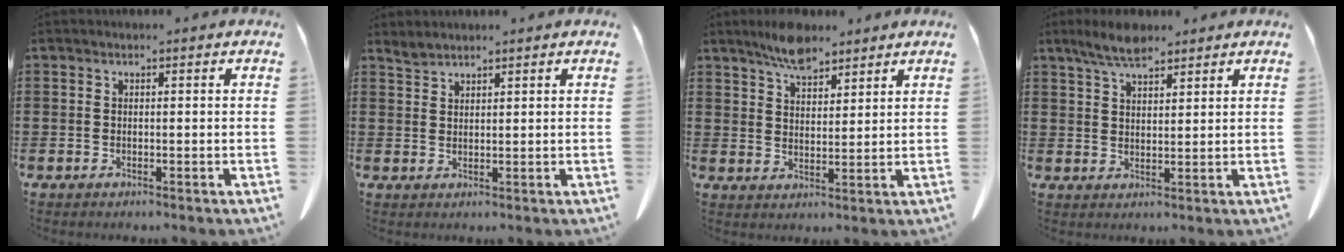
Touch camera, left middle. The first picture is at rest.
{"total": 1.6, "force": [1.6, 0.2, 0.3], "torque": [-0.010, -0.002, 0.031]}
{"total": 5.5, "force": [4.8, 1.8, 2.2], "torque": [-0.055, -0.009, 0.089]}
{"total": 5.2, "force": [4.2, 1.5, 2.7], "torque": [-0.064, -0.006, 0.076]}